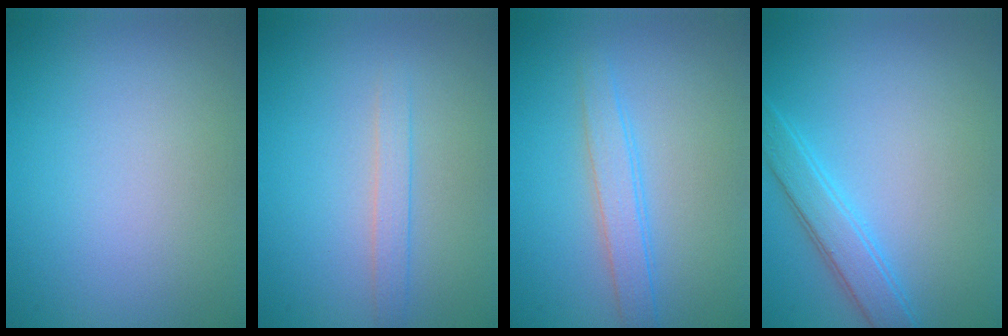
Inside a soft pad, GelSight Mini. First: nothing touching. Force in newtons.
{"total": 1.5, "press": 1.4, "slide": 0.1}
{"total": 2.4, "press": 2.4, "slide": 0.1}
{"total": 2.8, "press": 2.8, "slide": 0.1}